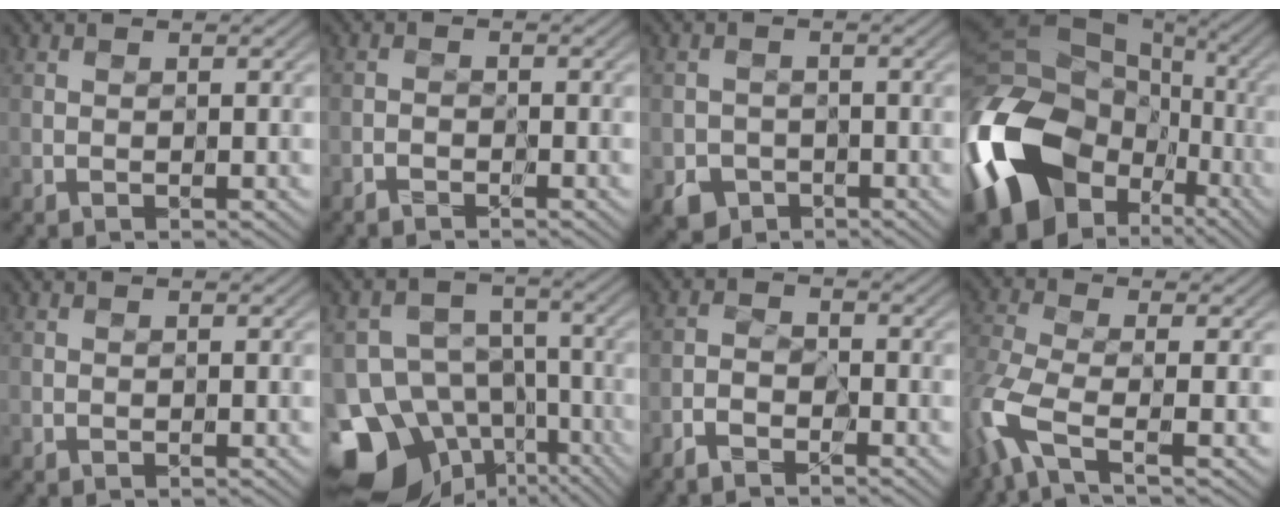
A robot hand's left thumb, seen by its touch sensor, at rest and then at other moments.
{"total": 1.3, "force": [-1.3, 0.2, 0.3], "torque": [-0.007, 0.003, -0.026]}
{"total": 3.0, "force": [-1.7, 2.4, 0.7], "torque": [-0.014, -0.006, -0.034]}
{"total": 19.4, "force": [-7.2, 14.1, 11.2], "torque": [-0.273, -0.026, -0.131]}
{"total": 0.0}
{"total": 16.3, "force": [-9.7, 11.7, 5.8], "torque": [-0.141, -0.037, -0.141]}
{"total": 2.6, "force": [-2.4, 0.5, 1.0], "torque": [-0.019, 0.005, -0.053]}
{"total": 7.2, "force": [-3.5, 2.0, 5.9], "torque": [-0.154, -0.008, -0.088]}